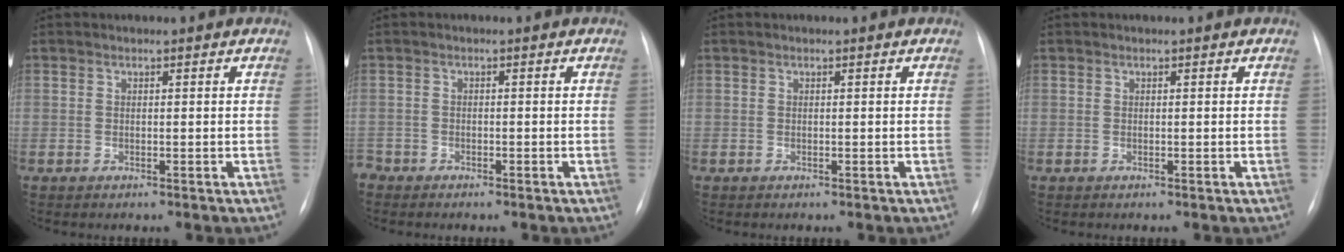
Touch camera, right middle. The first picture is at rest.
{"total": 1.7, "force": [-1.5, 0.8, 0.0], "torque": [-0.001, 0.000, -0.026]}
{"total": 0.0}
{"total": 0.0}